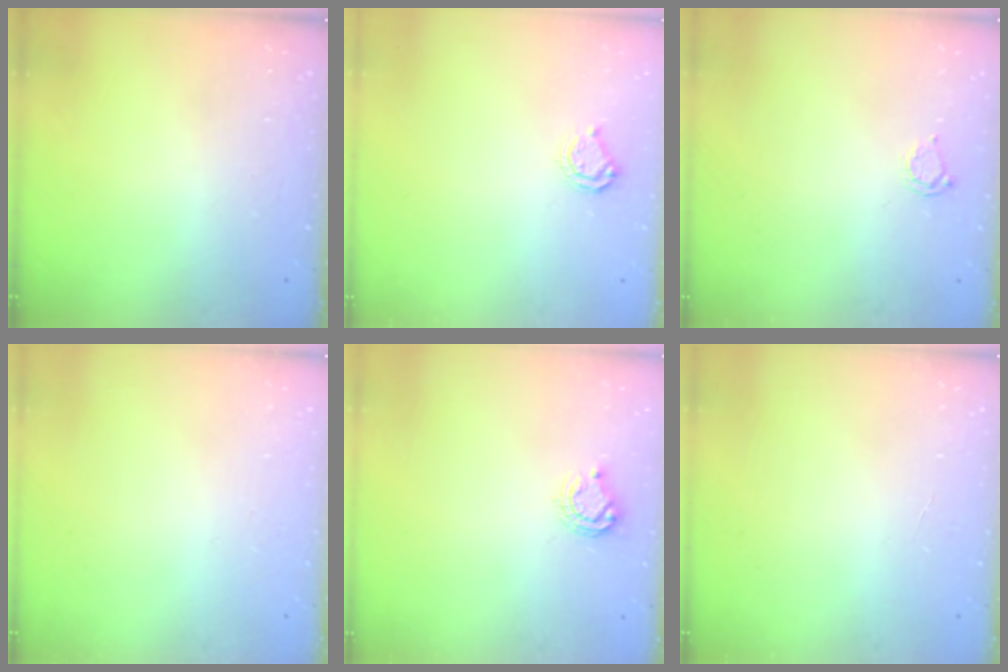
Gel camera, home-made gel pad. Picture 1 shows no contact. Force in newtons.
{"total": 4.4, "press": 4.4, "slide": 0.5}
{"total": 2.3, "press": 2.3, "slide": 0.3}
{"total": 0.0}
{"total": 6.9, "press": 6.8, "slide": 0.6}
{"total": 1.3, "press": 1.3, "slide": 0.1}